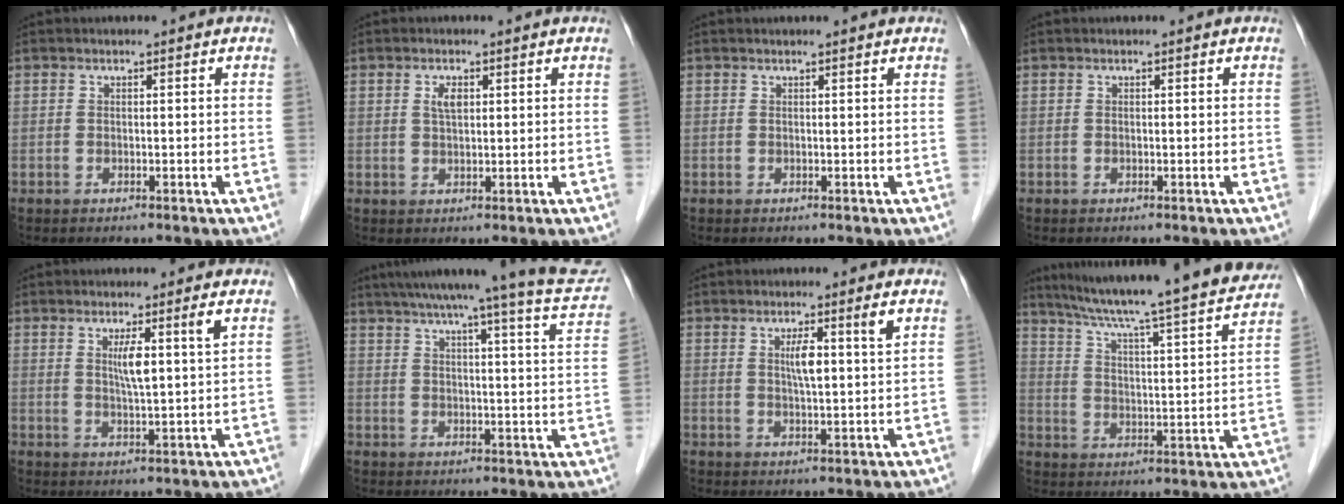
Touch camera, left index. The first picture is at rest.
{"total": 2.0, "force": [0.7, 0.9, 1.7], "torque": [-0.034, 0.004, 0.014]}
{"total": 1.0, "force": [1.0, 0.0, 0.3], "torque": [-0.010, 0.009, 0.010]}
{"total": 0.0}
{"total": 5.0, "force": [1.9, -0.6, 4.6], "torque": [-0.083, -0.003, 0.034]}
{"total": 19.3, "force": [17.3, -0.8, 8.5], "torque": [-0.121, -0.042, 0.206]}
{"total": 5.2, "force": [2.0, -0.2, 4.7], "torque": [-0.080, 0.004, 0.033]}
{"total": 24.6, "force": [22.0, 0.0, 11.0], "torque": [-0.176, -0.036, 0.295]}